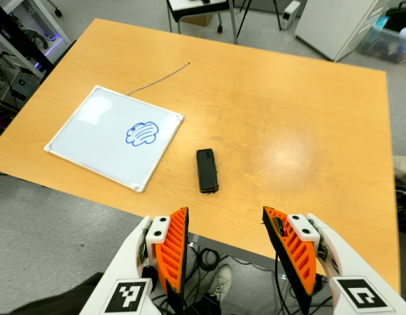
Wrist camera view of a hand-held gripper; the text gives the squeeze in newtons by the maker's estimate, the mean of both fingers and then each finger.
{"total": 0.0}